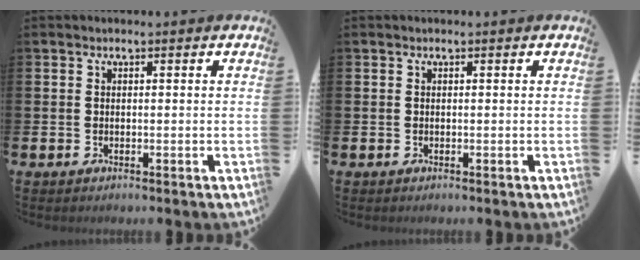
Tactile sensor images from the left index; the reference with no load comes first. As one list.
[{"total": 0.0}]